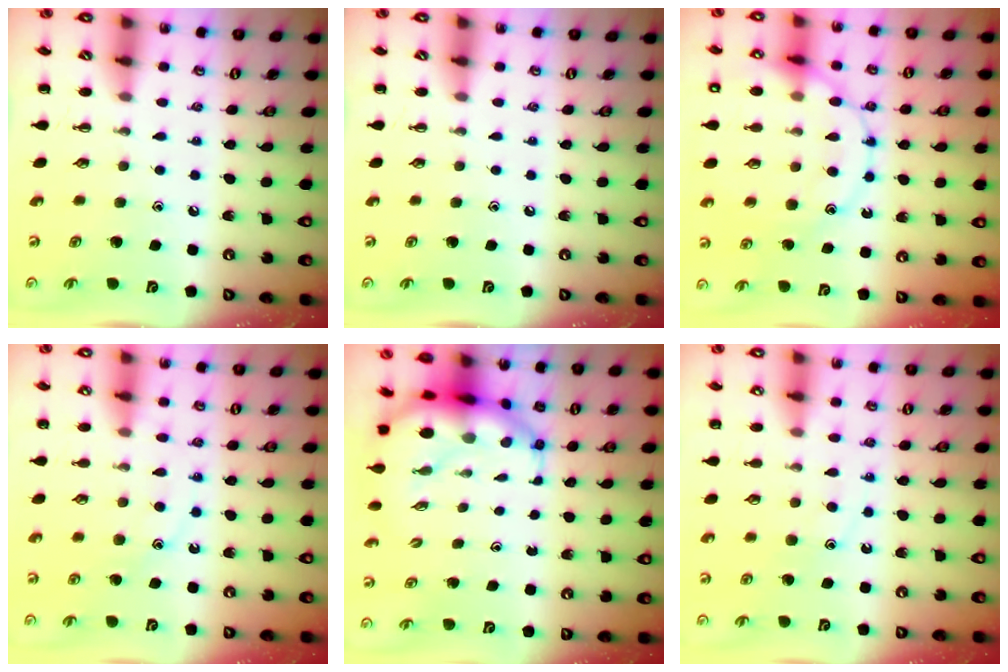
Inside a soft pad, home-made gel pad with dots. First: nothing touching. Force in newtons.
{"total": 0.0}
{"total": 18.7, "press": 18.6, "slide": 1.9}
{"total": 12.3, "press": 12.2, "slide": 0.8}
{"total": 7.5, "press": 7.2, "slide": 2.1}
{"total": 11.3, "press": 11.3, "slide": 1.0}